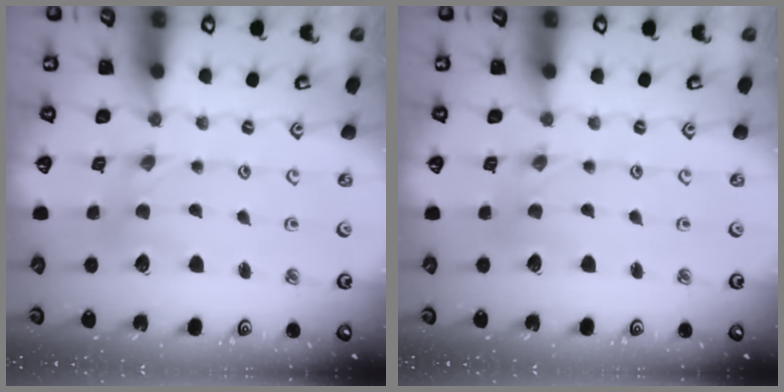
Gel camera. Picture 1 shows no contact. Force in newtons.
{"total": 0.0}